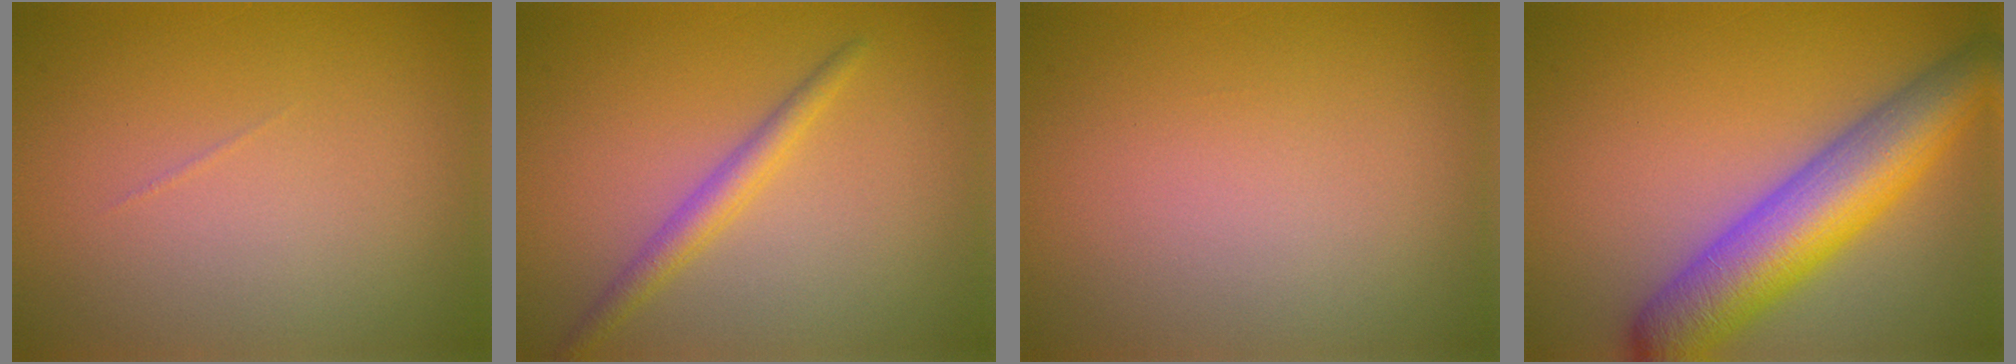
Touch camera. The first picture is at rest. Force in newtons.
{"total": 2.2, "press": 2.2, "slide": 0.1}
{"total": 0.0}
{"total": 8.6, "press": 8.6, "slide": 0.3}